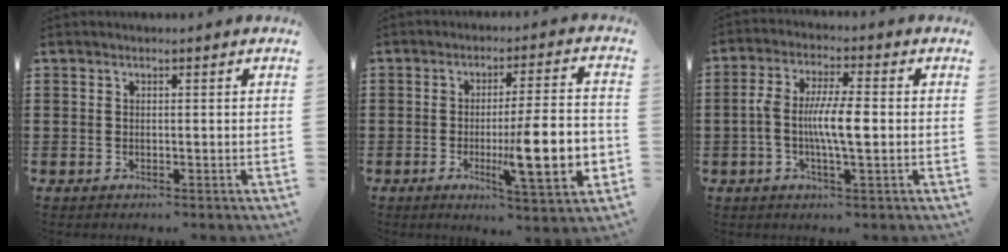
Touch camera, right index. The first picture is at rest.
{"total": 13.7, "force": [-2.8, 2.6, 13.2], "torque": [-0.210, -0.014, -0.046]}
{"total": 7.3, "force": [-0.8, 1.7, 7.1], "torque": [-0.145, -0.004, -0.021]}